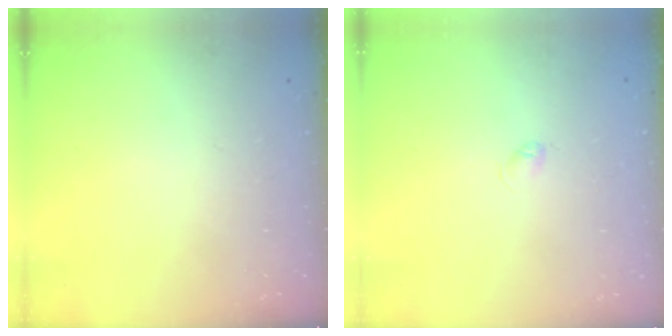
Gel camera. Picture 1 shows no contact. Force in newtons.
{"total": 2.4, "press": 2.4, "slide": 0.4}